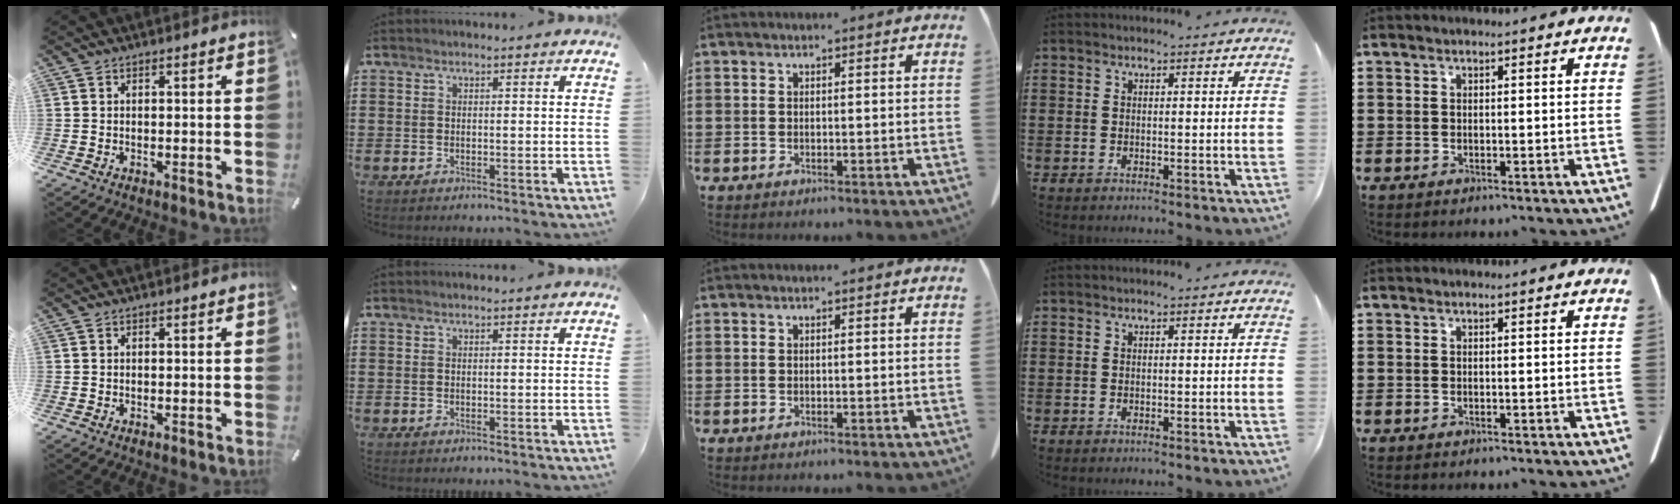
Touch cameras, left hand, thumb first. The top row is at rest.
{}